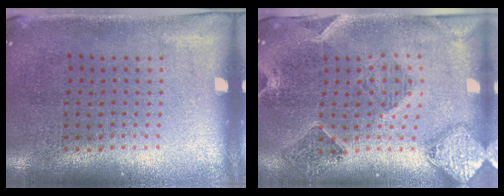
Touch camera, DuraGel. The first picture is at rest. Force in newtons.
{"total": 1.5, "press": 1.4, "slide": 0.3}